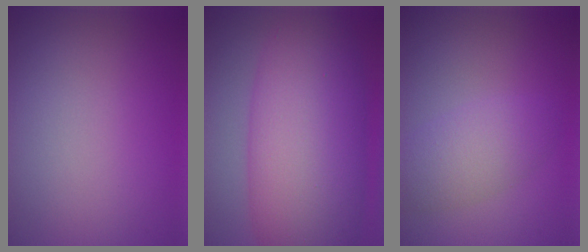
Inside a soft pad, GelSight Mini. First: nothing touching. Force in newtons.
{"total": 12.5, "press": 12.5, "slide": 0.2}
{"total": 3.4, "press": 3.4, "slide": 0.1}